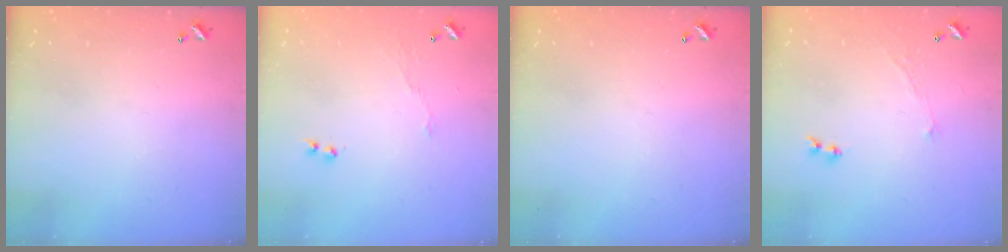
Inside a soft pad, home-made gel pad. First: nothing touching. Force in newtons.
{"total": 3.5, "press": 3.4, "slide": 0.7}
{"total": 0.0}
{"total": 1.2, "press": 0.7, "slide": 1.0}